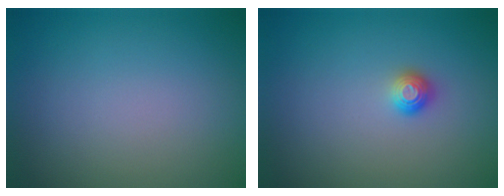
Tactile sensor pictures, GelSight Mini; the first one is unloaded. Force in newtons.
{"total": 1.1, "press": 1.0, "slide": 0.2}